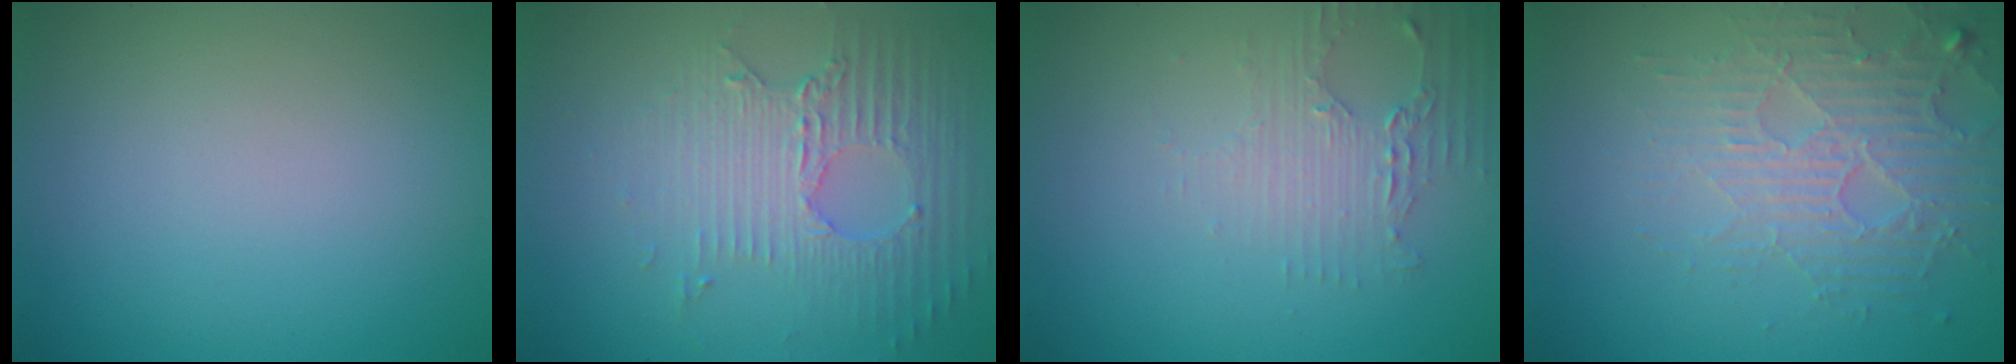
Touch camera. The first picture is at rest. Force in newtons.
{"total": 5.2, "press": 3.3, "slide": 4.0}
{"total": 2.2, "press": 2.1, "slide": 0.6}
{"total": 3.8, "press": 3.6, "slide": 1.2}